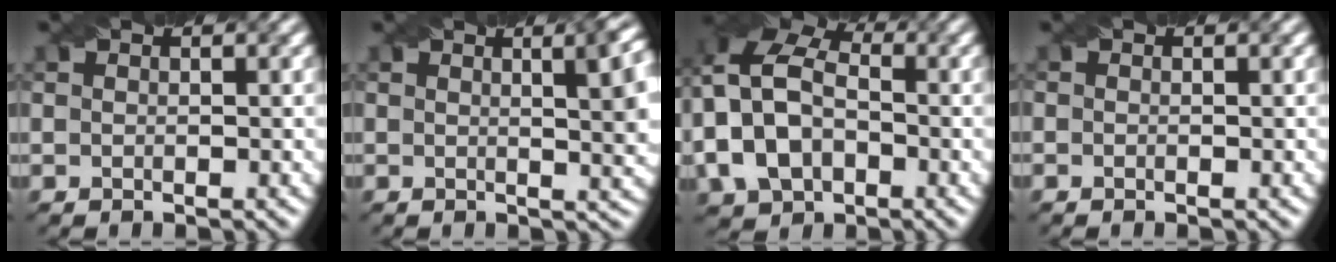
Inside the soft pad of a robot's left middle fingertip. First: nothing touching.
{"total": 6.4, "force": [1.5, 2.1, 5.9], "torque": [-0.034, 0.014, 0.016]}
{"total": 11.5, "force": [-0.5, 8.1, 8.1], "torque": [-0.181, -0.002, -0.023]}
{"total": 0.0}